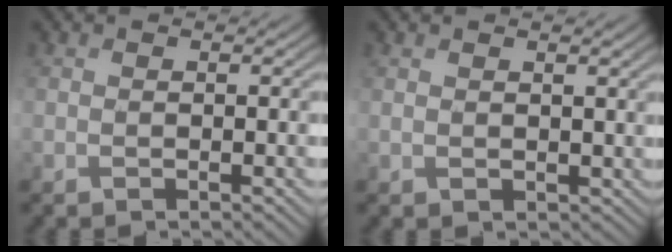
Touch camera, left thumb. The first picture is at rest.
{"total": 1.3, "force": [0.7, 1.0, 0.4], "torque": [-0.013, -0.003, 0.015]}